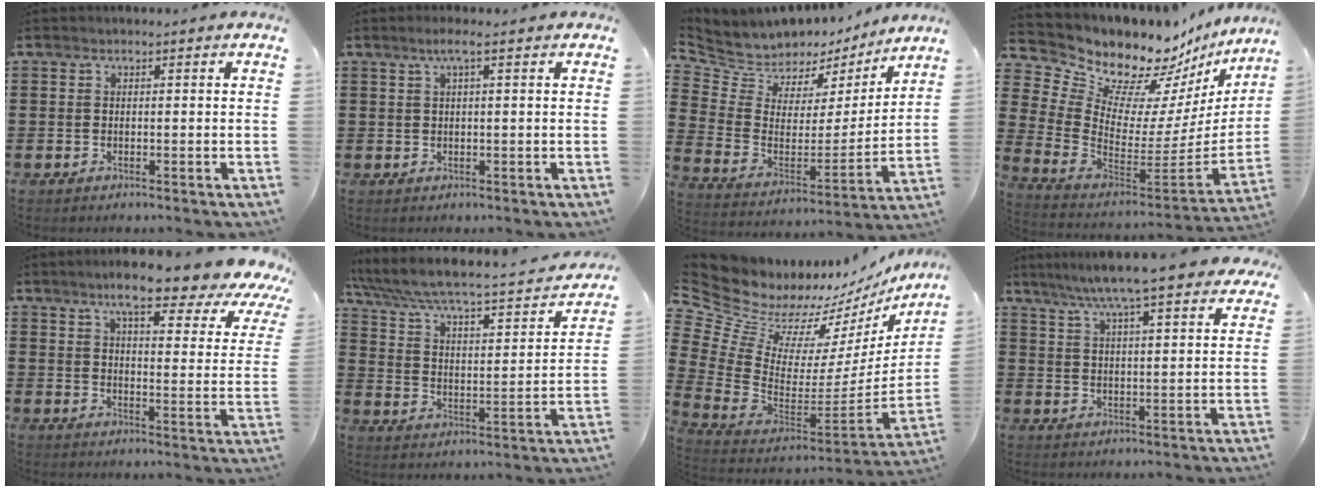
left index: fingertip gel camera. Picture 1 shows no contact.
{"total": 2.2, "force": [1.0, 0.1, 2.0], "torque": [-0.040, 0.003, 0.016]}
{"total": 6.8, "force": [6.1, 2.8, -0.7], "torque": [-0.038, -0.060, 0.106]}
{"total": 9.6, "force": [8.2, 4.7, 1.9], "torque": [-0.084, -0.078, 0.146]}
{"total": 8.8, "force": [7.1, 0.9, 5.1], "torque": [-0.104, -0.040, 0.114]}
{"total": 4.7, "force": [3.6, 1.0, 2.9], "torque": [-0.075, -0.037, 0.051]}
{"total": 7.5, "force": [6.2, 3.9, 1.1], "torque": [-0.090, -0.083, 0.104]}
{"total": 7.6, "force": [6.6, -0.3, 3.7], "torque": [-0.097, -0.030, 0.113]}